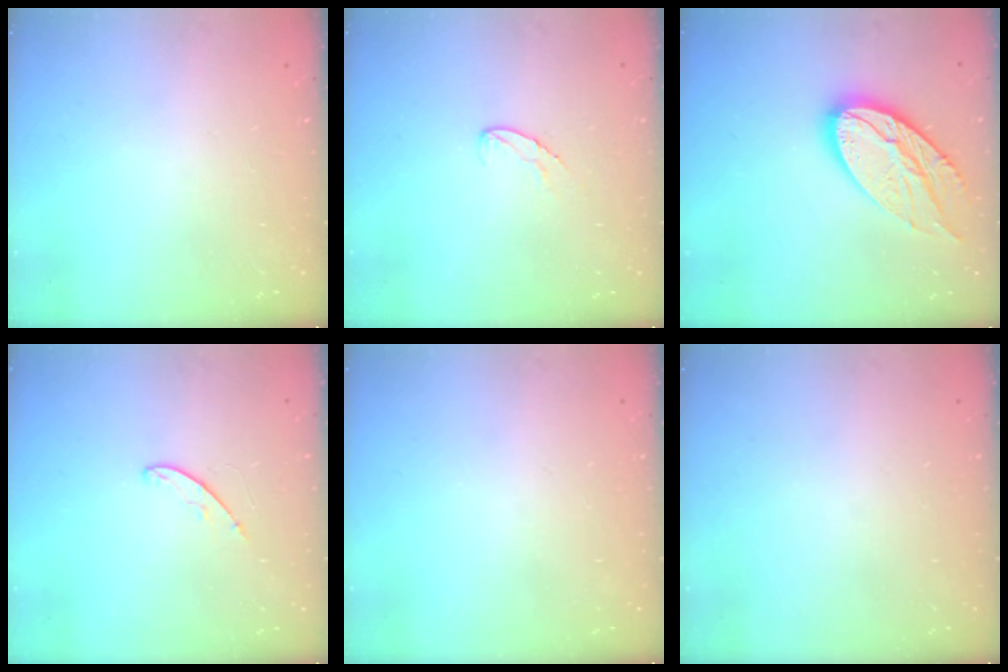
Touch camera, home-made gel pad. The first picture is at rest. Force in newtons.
{"total": 6.3, "press": 6.3, "slide": 0.5}
{"total": 17.6, "press": 17.5, "slide": 1.4}
{"total": 4.1, "press": 4.0, "slide": 0.4}
{"total": 0.0}
{"total": 0.0}